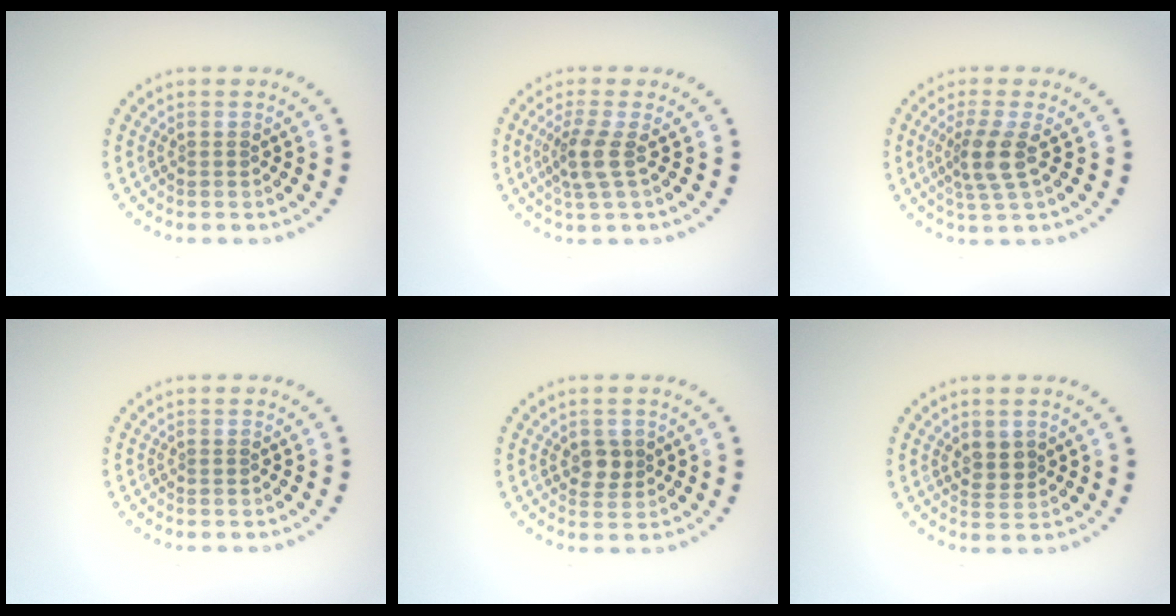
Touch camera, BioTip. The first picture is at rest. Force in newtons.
{"total": 2.6, "press": 2.0, "slide": 1.7}
{"total": 2.9, "press": 2.3, "slide": 1.7}
{"total": 0.0}
{"total": 1.9, "press": 1.7, "slide": 0.7}
{"total": 2.0, "press": 1.8, "slide": 0.8}